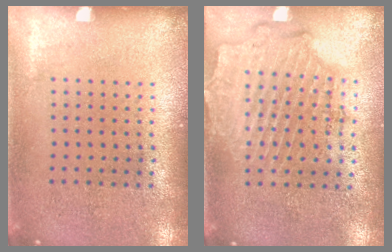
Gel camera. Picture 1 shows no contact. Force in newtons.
{"total": 1.9, "press": 1.7, "slide": 0.7}